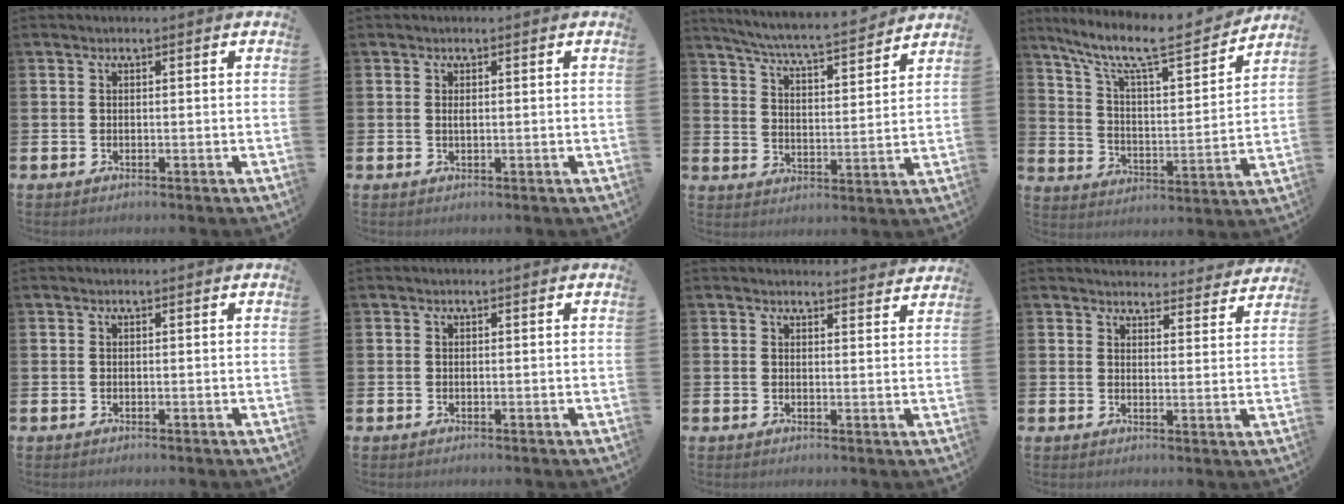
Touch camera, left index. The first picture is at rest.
{"total": 0.6, "force": [0.1, 0.2, 0.6], "torque": [-0.009, 0.000, 0.000]}
{"total": 6.1, "force": [5.8, -0.1, 1.9], "torque": [-0.063, -0.049, 0.096]}
{"total": 10.0, "force": [8.6, 1.6, 4.9], "torque": [-0.120, -0.059, 0.140]}
{"total": 0.0}
{"total": 0.0}
{"total": 2.5, "force": [2.5, 0.3, -0.2], "torque": [0.009, -0.020, 0.043]}
{"total": 4.2, "force": [4.1, 0.9, 0.1], "torque": [0.002, -0.031, 0.070]}